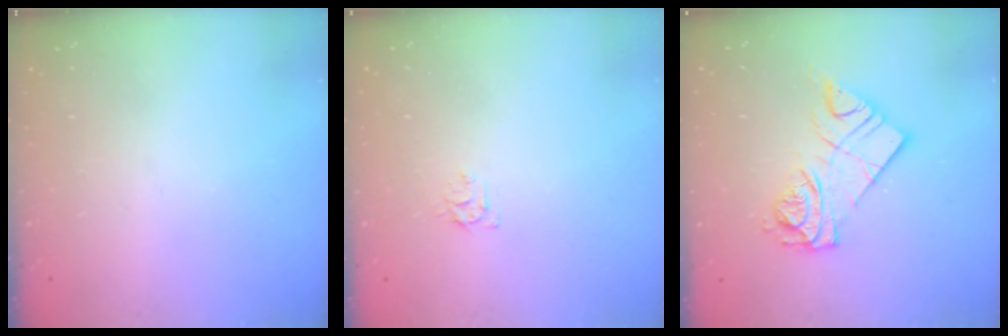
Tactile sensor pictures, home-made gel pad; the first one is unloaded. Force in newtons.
{"total": 5.7, "press": 5.6, "slide": 0.5}
{"total": 11.4, "press": 11.4, "slide": 0.6}